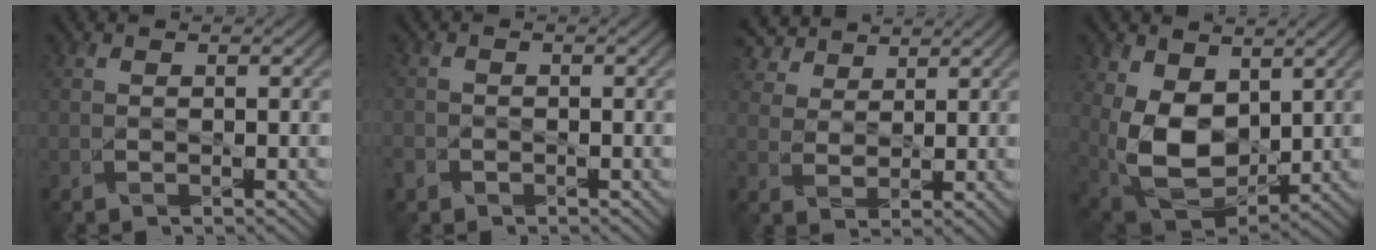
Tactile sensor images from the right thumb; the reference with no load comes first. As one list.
[{"total": 1.5, "force": [-1.1, 1.0, 0.0], "torque": [0.005, -0.007, -0.028]}, {"total": 5.2, "force": [3.9, 2.7, 2.0], "torque": [-0.053, 0.007, 0.083]}, {"total": 11.9, "force": [2.7, 7.9, 8.5], "torque": [-0.209, -0.013, 0.058]}]